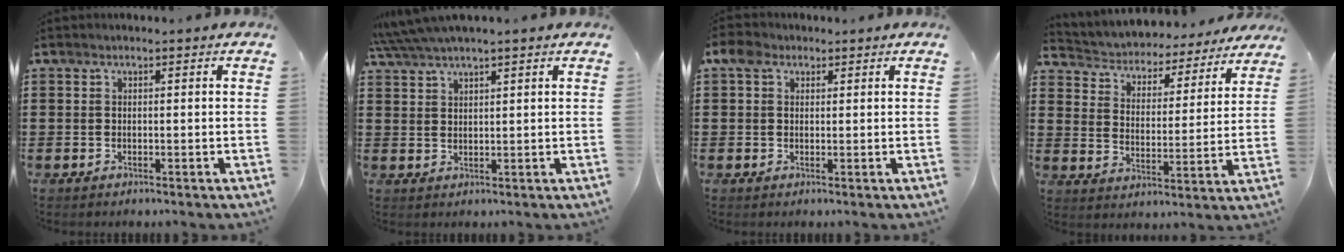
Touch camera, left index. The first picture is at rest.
{"total": 3.6, "force": [3.3, 0.0, 1.6], "torque": [-0.039, -0.002, 0.061]}
{"total": 3.5, "force": [1.7, 2.5, 1.7], "torque": [-0.035, 0.009, 0.027]}
{"total": 3.5, "force": [3.5, 0.4, -0.4], "torque": [-0.016, -0.034, 0.050]}